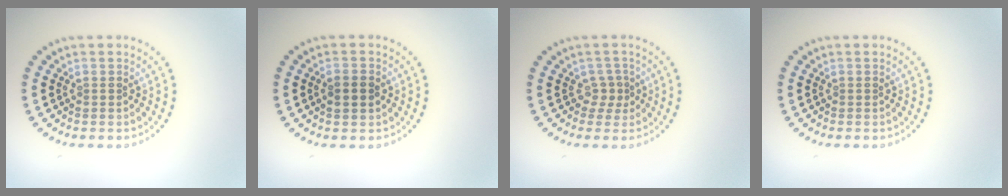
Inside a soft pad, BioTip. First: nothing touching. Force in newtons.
{"total": 1.9, "press": 1.9, "slide": 0.0}
{"total": 1.4, "press": 0.9, "slide": 1.0}
{"total": 0.0}